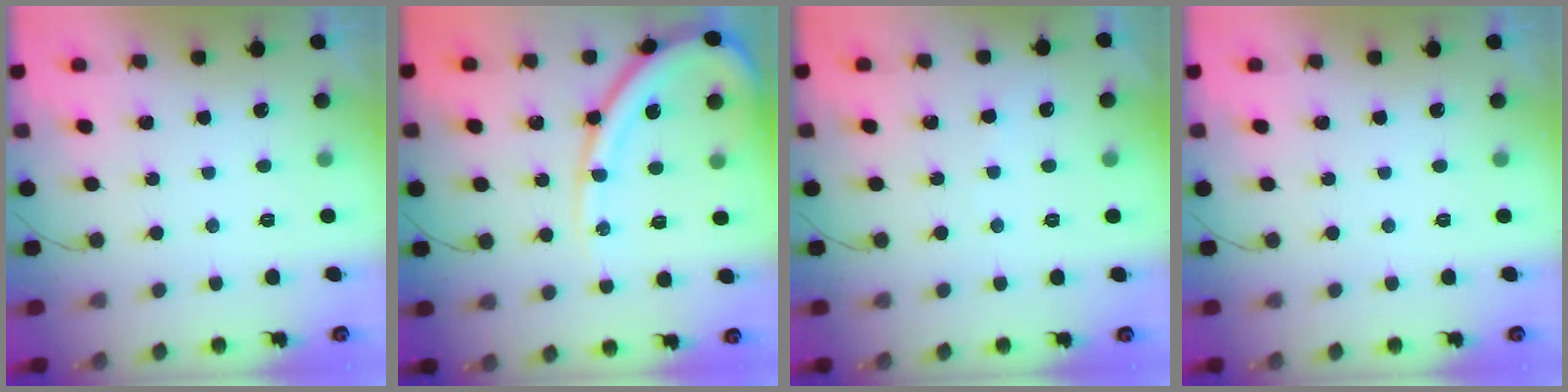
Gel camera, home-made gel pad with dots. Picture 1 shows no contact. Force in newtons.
{"total": 15.8, "press": 15.7, "slide": 1.5}
{"total": 2.5, "press": 2.5, "slide": 0.3}
{"total": 0.0}